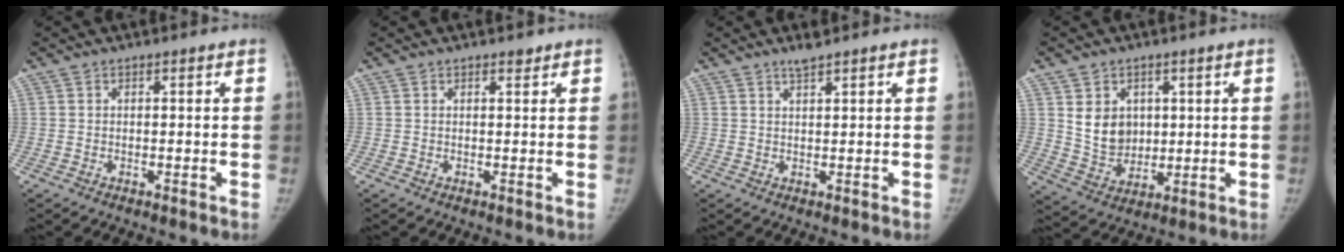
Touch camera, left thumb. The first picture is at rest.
{"total": 0.9, "force": [0.8, 0.4, 0.3], "torque": [0.001, -0.005, 0.010]}
{"total": 2.1, "force": [1.8, 0.3, 1.1], "torque": [-0.014, -0.007, 0.033]}
{"total": 8.2, "force": [2.4, 6.7, 4.2], "torque": [-0.038, -0.020, 0.059]}